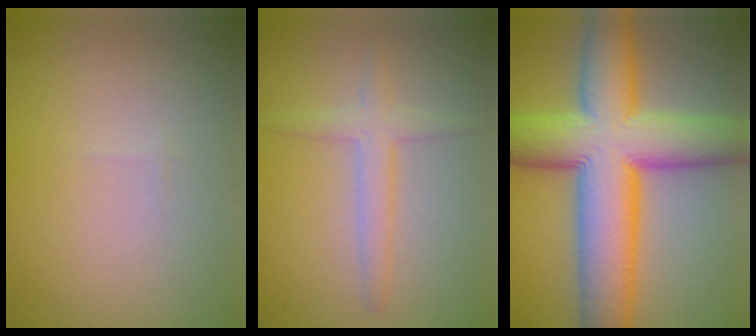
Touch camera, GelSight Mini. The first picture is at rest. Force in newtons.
{"total": 2.3, "press": 2.3, "slide": 0.1}
{"total": 13.0, "press": 12.9, "slide": 0.4}